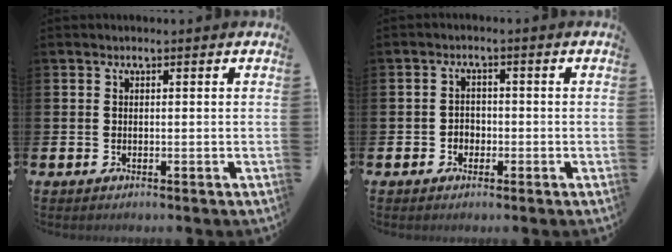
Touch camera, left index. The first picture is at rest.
{"total": 1.9, "force": [-0.8, 1.7, 0.4], "torque": [-0.006, 0.003, -0.021]}